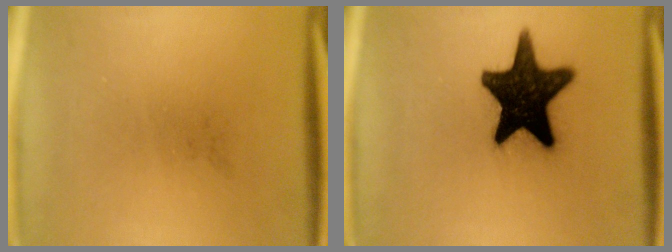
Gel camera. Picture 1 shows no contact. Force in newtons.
{"total": 18.2}